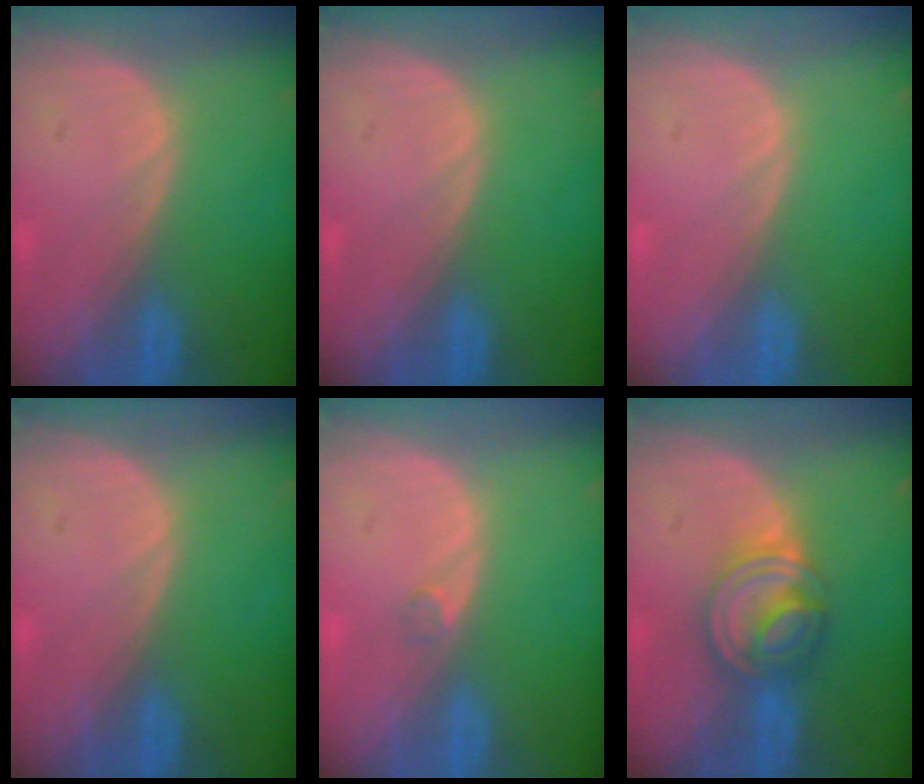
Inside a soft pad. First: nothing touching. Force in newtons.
{"total": 0.0}
{"total": 0.0}
{"total": 0.0}
{"total": 0.9, "press": 0.8, "slide": 0.5}
{"total": 7.0, "press": 6.3, "slide": 3.1}